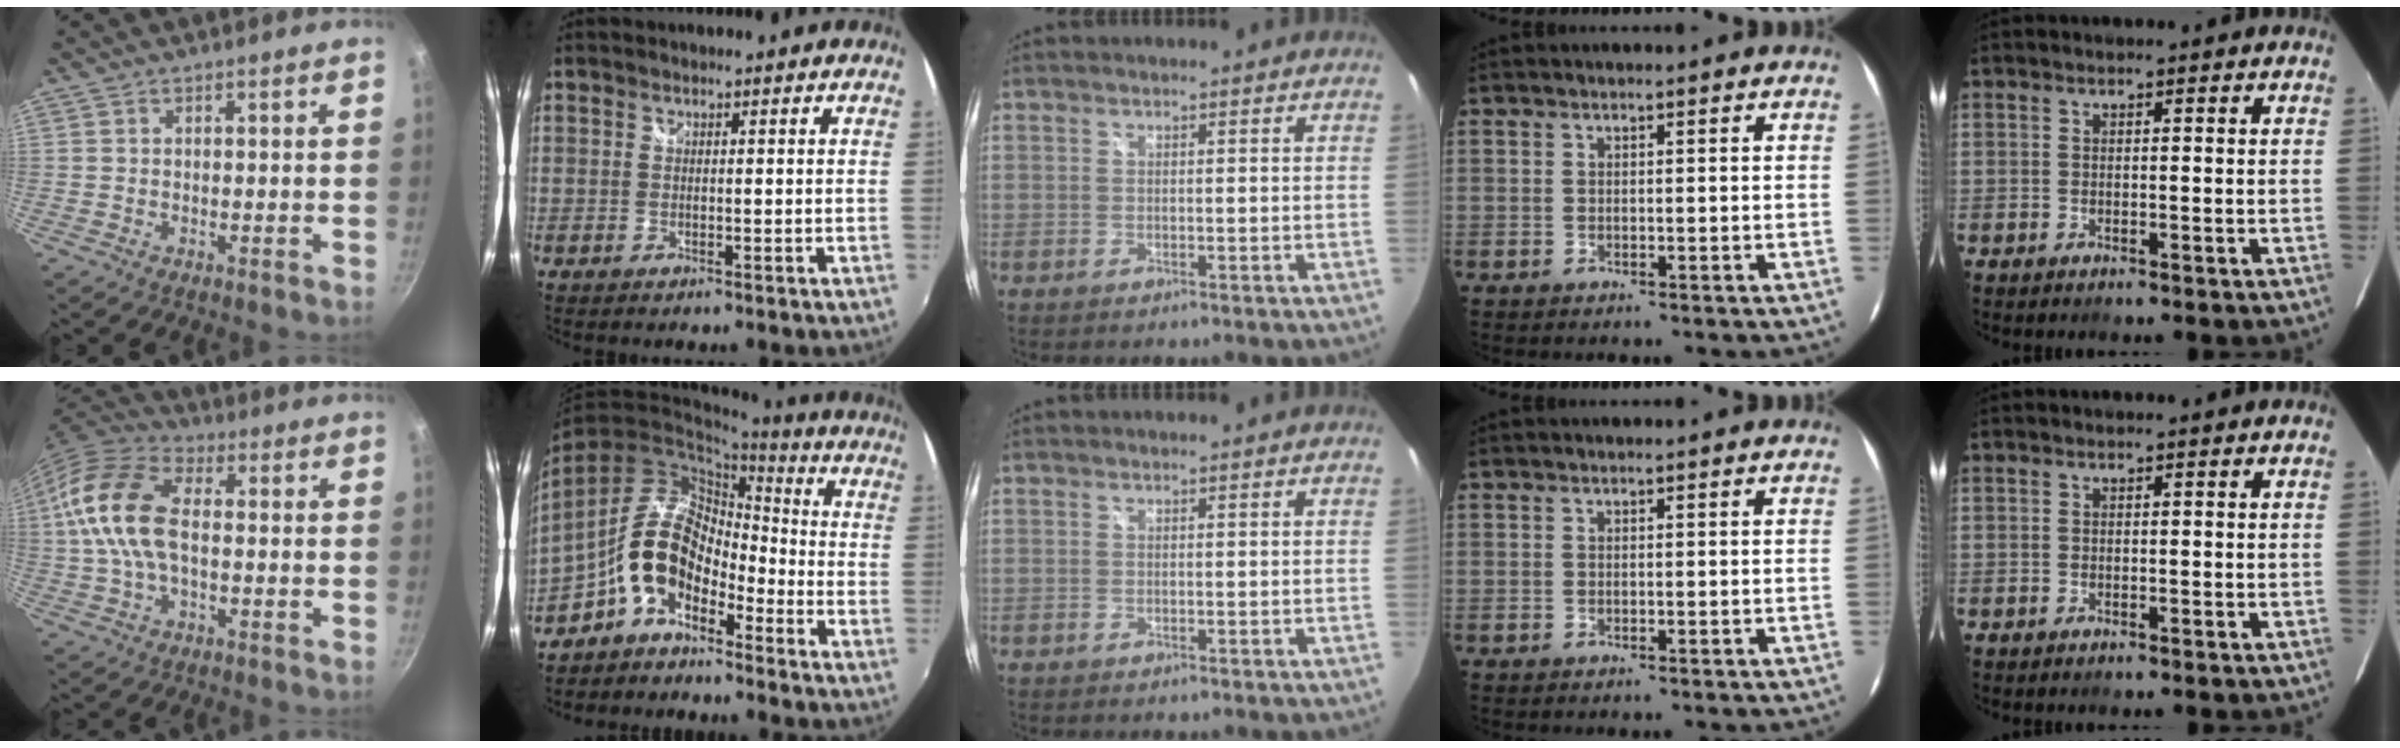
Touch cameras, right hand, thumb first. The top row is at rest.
{"thumb": {"total": 15.1, "force": [0.3, 8.7, 12.4], "torque": [-0.236, 0.032, -0.011]}, "index": {"total": 10.3, "force": [-6.2, 5.5, 6.0], "torque": [-0.115, 0.020, -0.122]}}